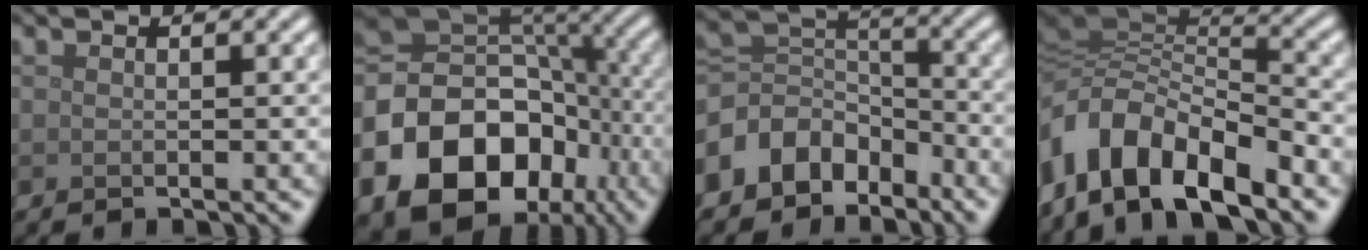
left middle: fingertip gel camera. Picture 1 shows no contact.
{"total": 16.9, "force": [-6.8, 12.8, 8.8], "torque": [-0.184, -0.013, -0.115]}
{"total": 6.8, "force": [-4.2, 4.8, 2.4], "torque": [-0.036, 0.006, -0.096]}
{"total": 10.6, "force": [-5.4, 5.1, 7.6], "torque": [-0.132, 0.004, -0.102]}